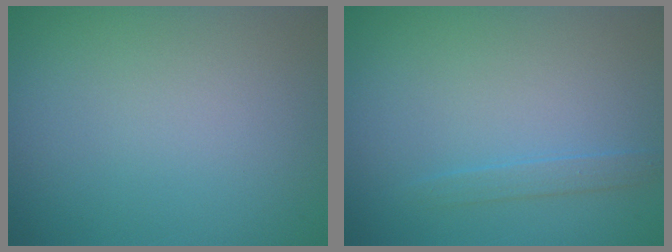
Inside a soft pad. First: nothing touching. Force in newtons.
{"total": 1.1, "press": 1.1, "slide": 0.1}